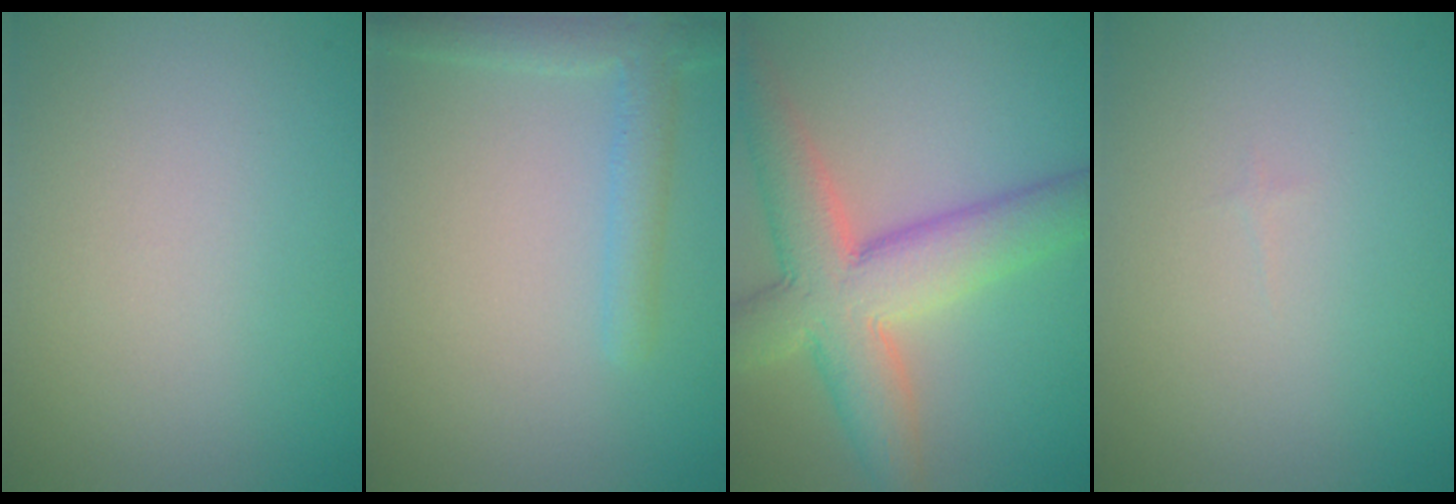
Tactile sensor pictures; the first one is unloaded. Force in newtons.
{"total": 2.8, "press": 2.8, "slide": 0.2}
{"total": 8.5, "press": 8.5, "slide": 0.6}
{"total": 0.0}